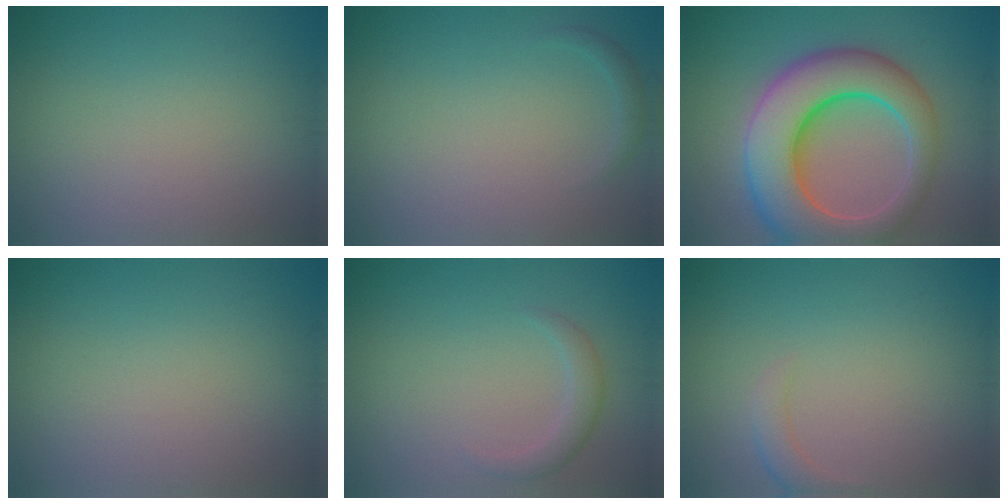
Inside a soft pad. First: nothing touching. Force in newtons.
{"total": 0.9, "press": 0.9, "slide": 0.1}
{"total": 11.4, "press": 11.4, "slide": 0.4}
{"total": 0.0}
{"total": 1.8, "press": 1.8, "slide": 0.1}
{"total": 1.6, "press": 1.6, "slide": 0.3}